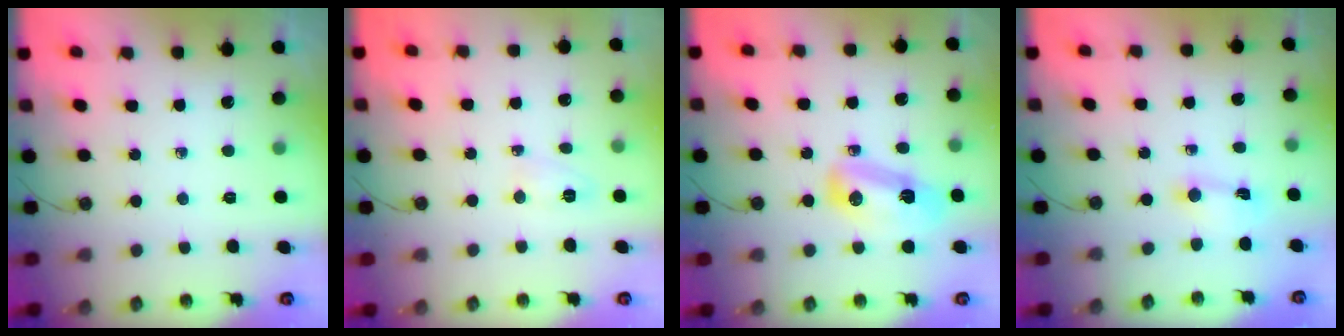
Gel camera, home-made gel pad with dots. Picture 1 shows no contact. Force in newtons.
{"total": 4.2, "press": 4.1, "slide": 0.9}
{"total": 9.7, "press": 9.0, "slide": 3.7}
{"total": 1.5, "press": 1.5, "slide": 0.1}